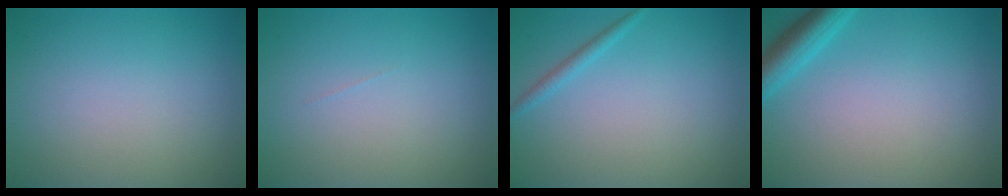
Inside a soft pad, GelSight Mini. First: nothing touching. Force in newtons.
{"total": 0.0}
{"total": 1.1, "press": 1.1, "slide": 0.1}
{"total": 3.3, "press": 3.3, "slide": 0.2}